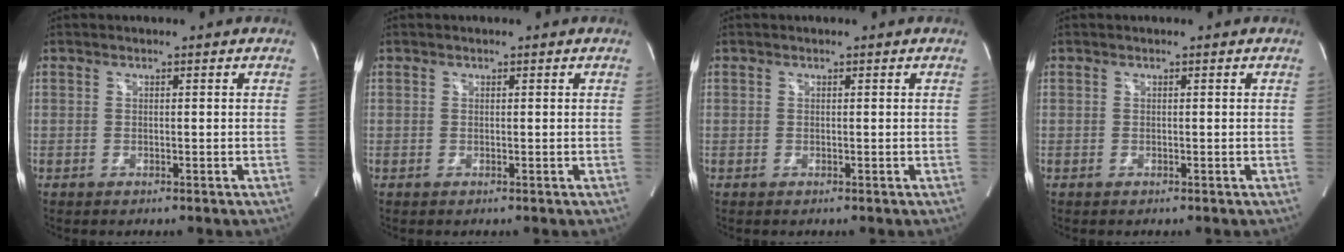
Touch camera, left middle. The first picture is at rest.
{"total": 0.0}
{"total": 0.0}
{"total": 0.0}